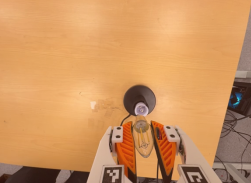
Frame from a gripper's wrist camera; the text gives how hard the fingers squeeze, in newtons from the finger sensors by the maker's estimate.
{"total": 18.3, "left": 19.4, "right": 17.2}